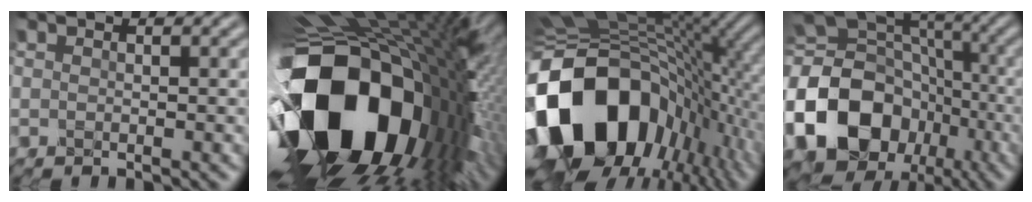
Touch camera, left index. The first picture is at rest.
{"total": 21.0, "force": [-4.7, 13.7, 15.2], "torque": [-0.322, -0.069, -0.057]}
{"total": 19.5, "force": [-4.4, 13.8, 13.1], "torque": [-0.282, -0.023, -0.075]}
{"total": 19.4, "force": [-6.3, 15.7, 9.6], "torque": [-0.208, -0.006, -0.128]}